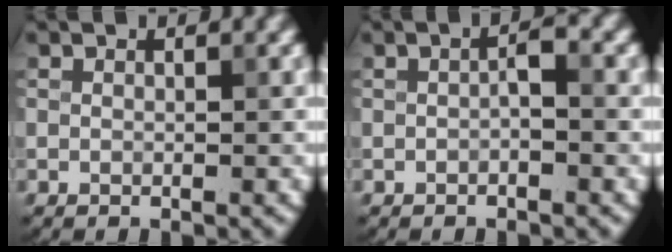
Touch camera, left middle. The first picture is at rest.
{"total": 1.3, "force": [-0.3, 0.4, 1.2], "torque": [-0.024, 0.005, -0.006]}